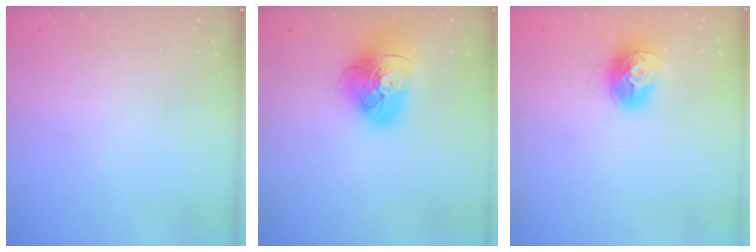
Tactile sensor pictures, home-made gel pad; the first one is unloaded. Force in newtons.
{"total": 16.4, "press": 16.3, "slide": 1.9}
{"total": 13.2, "press": 13.2, "slide": 1.2}